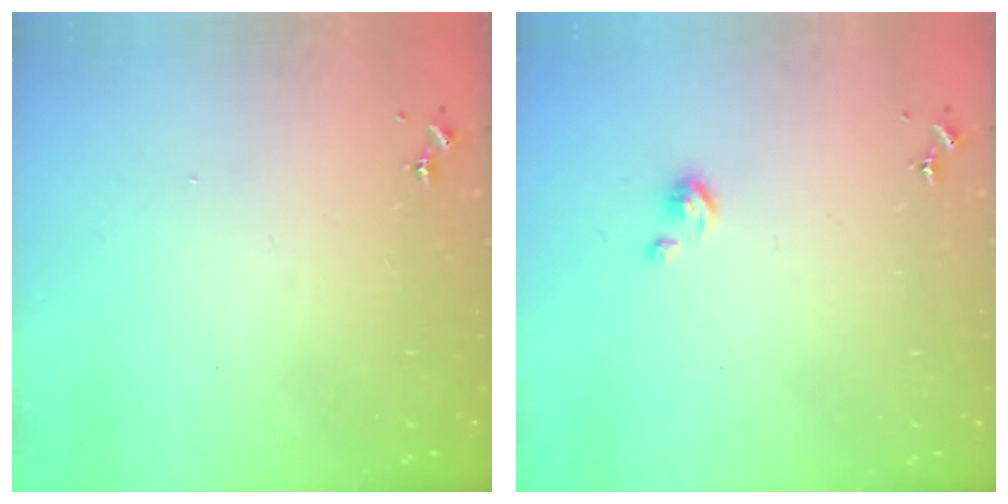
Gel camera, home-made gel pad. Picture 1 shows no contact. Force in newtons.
{"total": 2.7, "press": 2.6, "slide": 0.3}